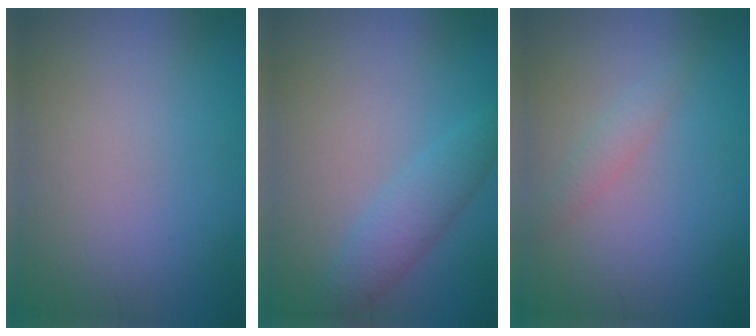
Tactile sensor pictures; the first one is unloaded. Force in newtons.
{"total": 3.0, "press": 3.0, "slide": 0.1}
{"total": 1.3, "press": 1.3, "slide": 0.1}